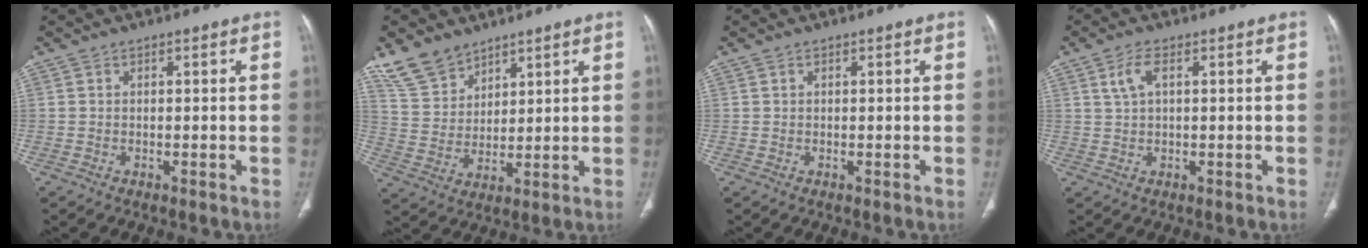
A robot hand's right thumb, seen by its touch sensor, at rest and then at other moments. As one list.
[{"total": 8.6, "force": [6.7, 4.9, 2.3], "torque": [-0.029, -0.031, 0.145]}, {"total": 0.0}, {"total": 3.4, "force": [1.2, 1.5, 2.8], "torque": [-0.065, 0.010, 0.028]}]